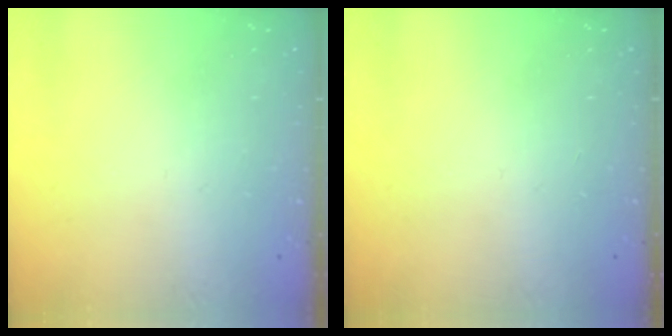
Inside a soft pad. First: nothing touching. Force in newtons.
{"total": 0.0}